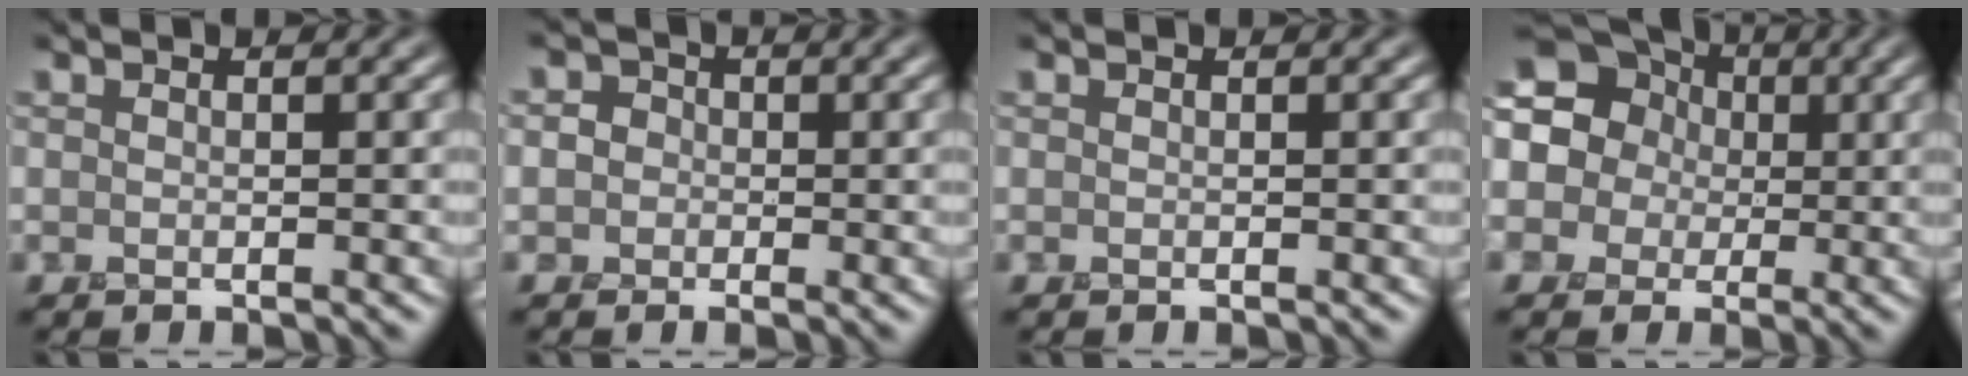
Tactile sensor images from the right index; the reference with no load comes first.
{"total": 2.1, "force": [-0.3, 2.0, 0.6], "torque": [0.009, 0.001, -0.016]}
{"total": 0.0}
{"total": 16.9, "force": [4.2, 15.1, 6.4], "torque": [-0.153, 0.039, 0.023]}